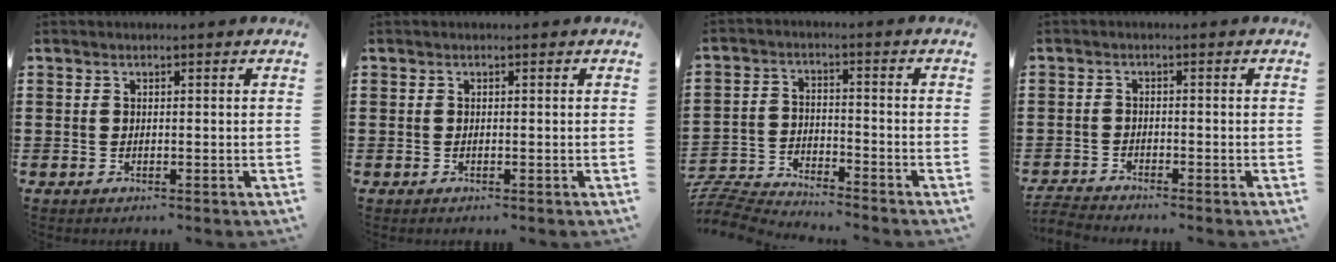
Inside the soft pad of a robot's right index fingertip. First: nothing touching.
{"total": 0.0}
{"total": 5.7, "force": [-5.7, 0.3, 0.4], "torque": [-0.032, -0.001, -0.122]}
{"total": 2.2, "force": [-2.2, 0.0, 0.0], "torque": [-0.005, -0.001, -0.048]}